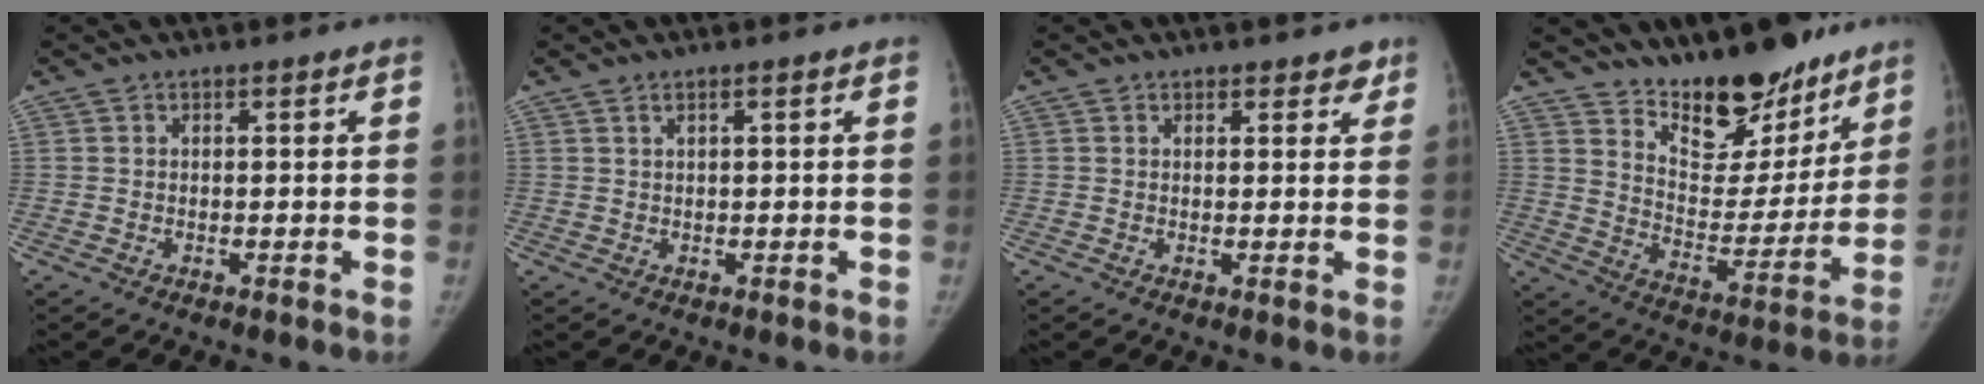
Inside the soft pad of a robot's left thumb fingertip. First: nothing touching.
{"total": 0.6, "force": [0.4, 0.0, 0.3], "torque": [-0.009, 0.003, 0.010]}
{"total": 2.6, "force": [2.0, 1.5, 0.9], "torque": [0.019, -0.008, 0.020]}
{"total": 17.3, "force": [13.5, 7.5, 7.8], "torque": [-0.054, -0.107, 0.216]}